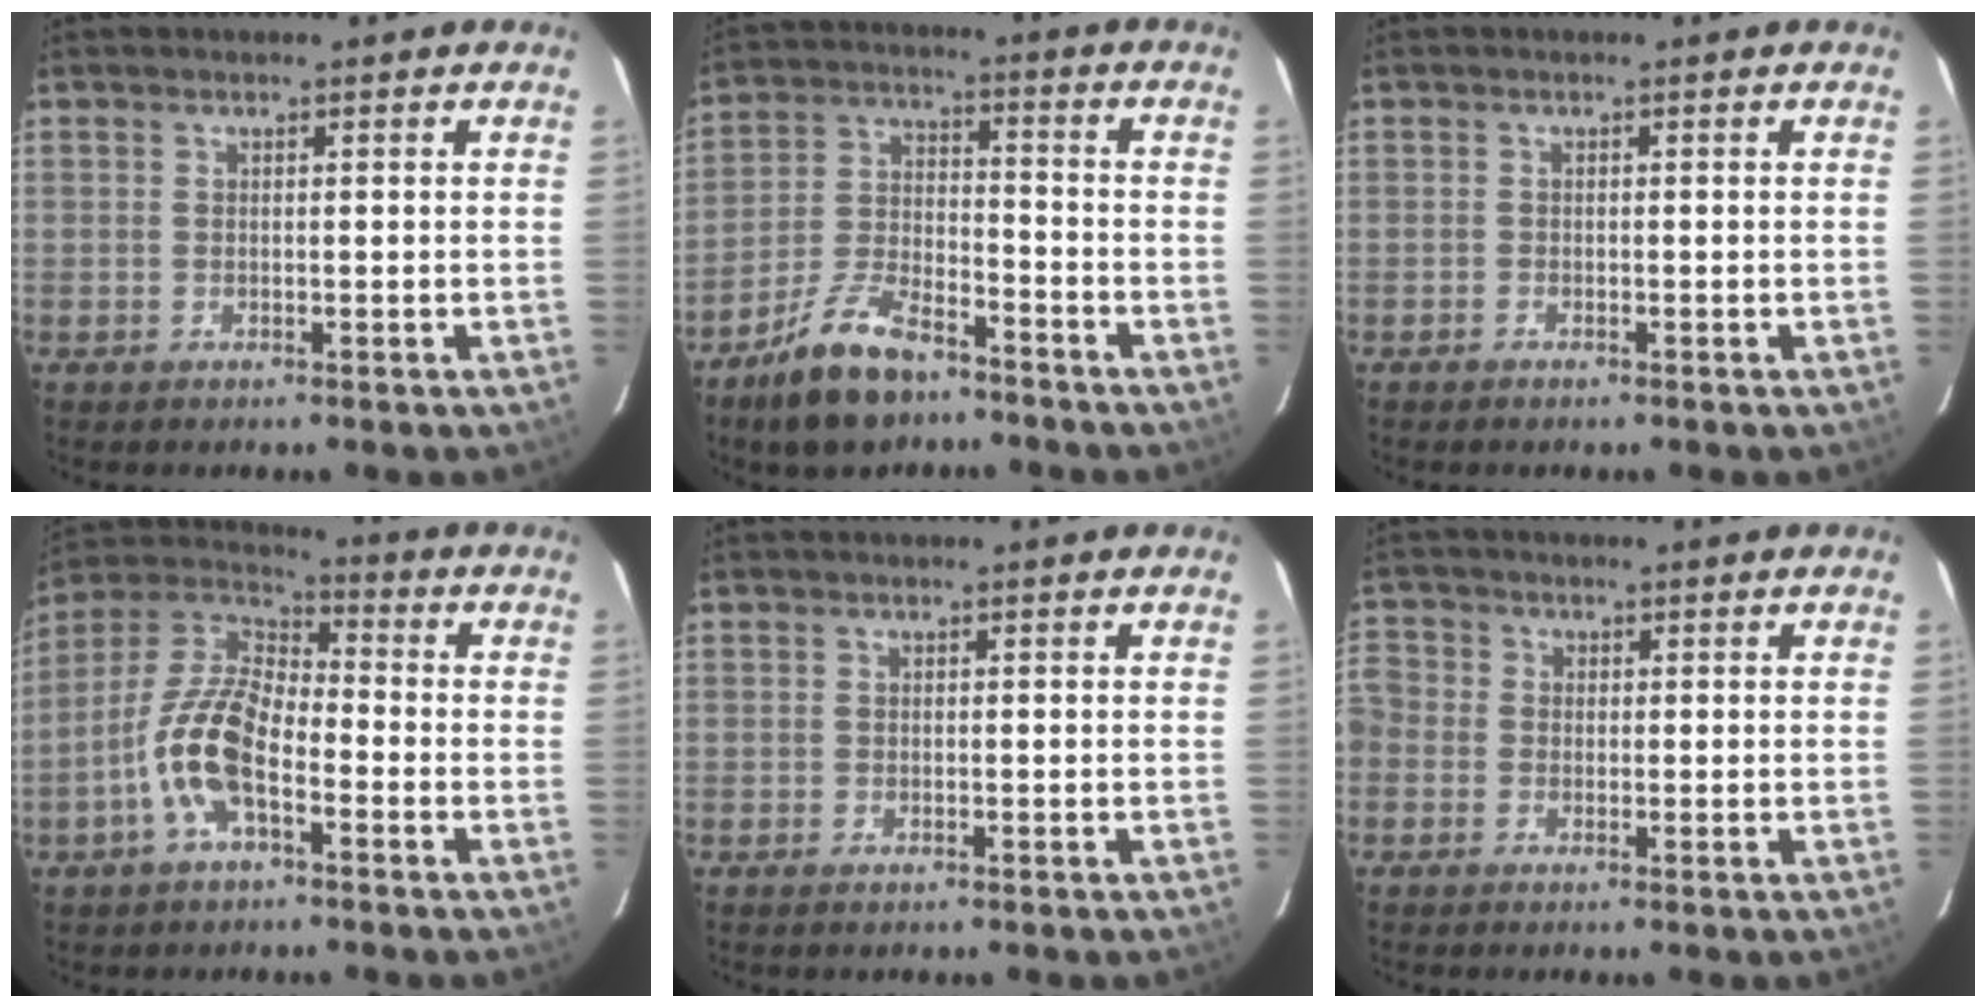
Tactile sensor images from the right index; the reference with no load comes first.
{"total": 11.9, "force": [-8.8, 4.7, 6.6], "torque": [-0.146, 0.002, -0.161]}
{"total": 0.7, "force": [-0.6, 0.3, 0.2], "torque": [-0.006, 0.000, -0.013]}
{"total": 12.4, "force": [-5.0, 5.4, 10.0], "torque": [-0.215, 0.008, -0.103]}
{"total": 0.8, "force": [-0.6, 0.2, 0.4], "torque": [-0.009, -0.001, -0.012]}
{"total": 5.7, "force": [-1.6, 5.2, 1.7], "torque": [-0.050, 0.009, -0.052]}